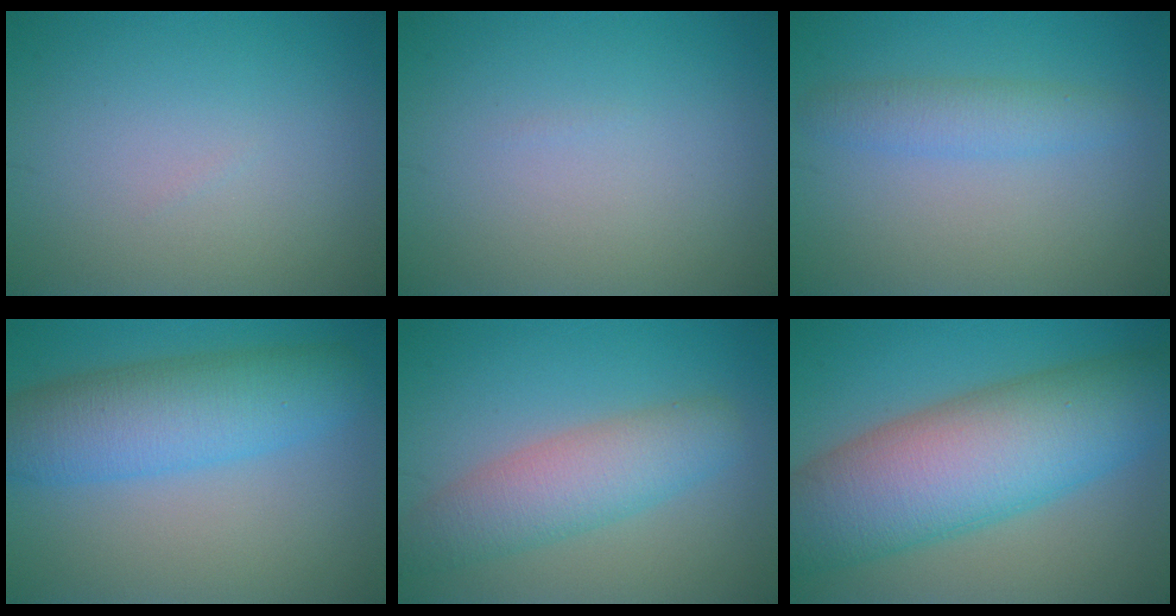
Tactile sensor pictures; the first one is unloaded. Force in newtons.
{"total": 0.0}
{"total": 2.5, "press": 2.5, "slide": 0.1}
{"total": 7.4, "press": 7.4, "slide": 0.2}
{"total": 5.2, "press": 5.2, "slide": 0.2}
{"total": 12.7, "press": 12.7, "slide": 0.3}